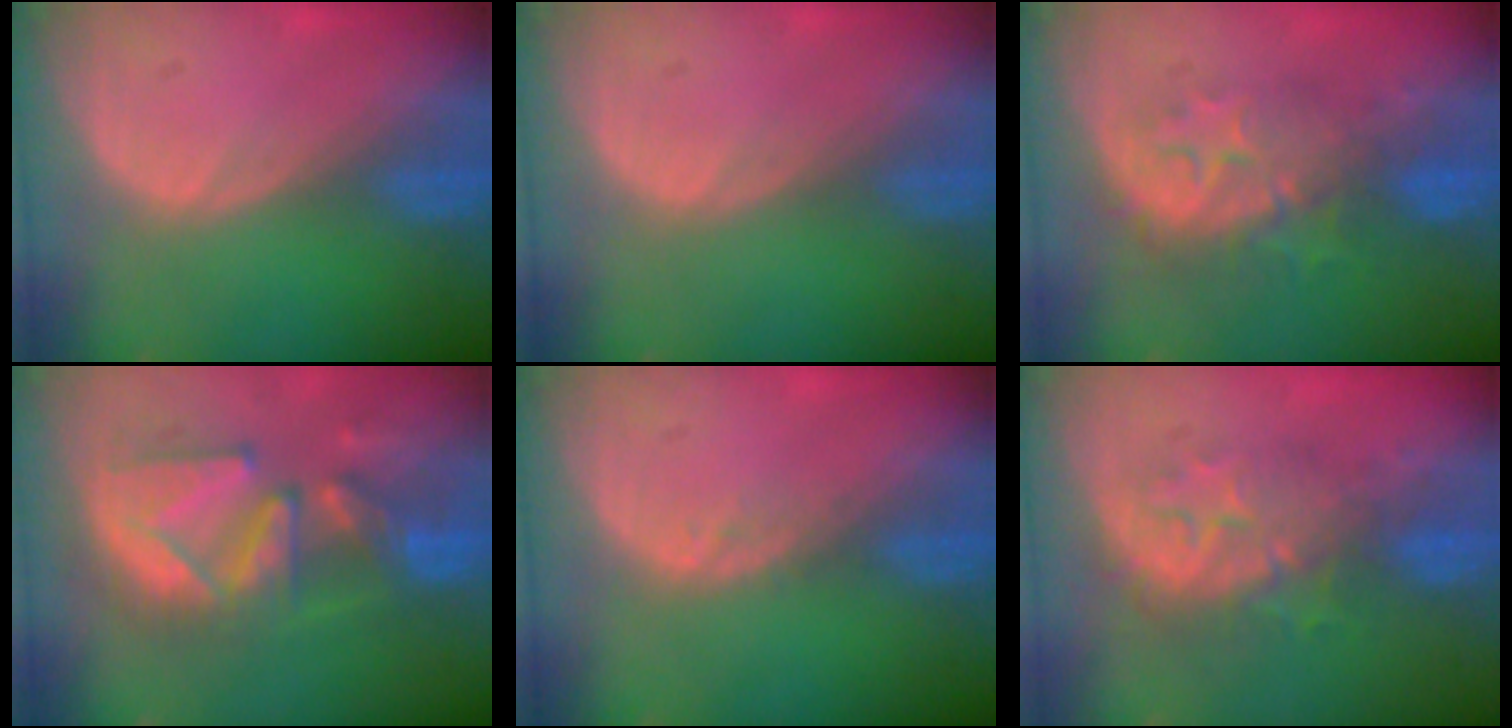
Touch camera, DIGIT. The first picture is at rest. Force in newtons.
{"total": 0.0}
{"total": 8.5, "press": 8.4, "slide": 1.3}
{"total": 11.4, "press": 10.8, "slide": 3.7}
{"total": 1.0, "press": 1.0, "slide": 0.2}
{"total": 8.1, "press": 8.0, "slide": 1.2}